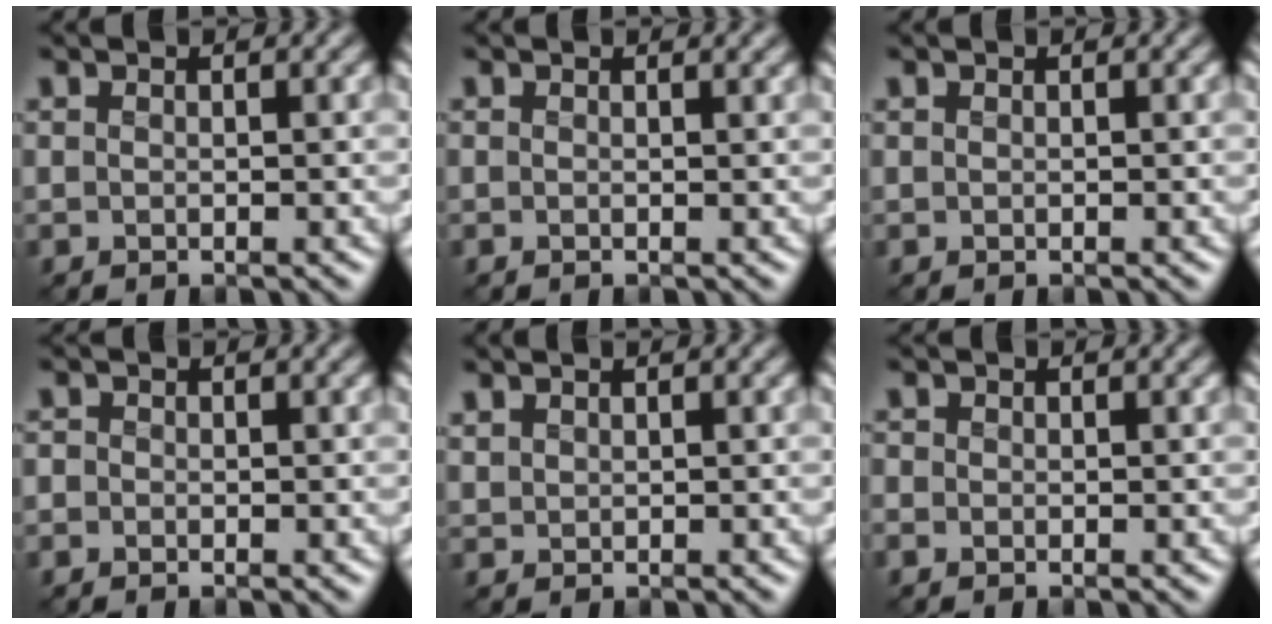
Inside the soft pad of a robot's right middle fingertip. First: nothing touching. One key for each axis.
{"total": 0.9, "fx": 0.9, "fy": 0.1, "fz": 0.1, "tx": -0.004, "ty": -0.006, "tz": 0.010}
{"total": 0.0}
{"total": 0.9, "fx": -0.5, "fy": 0.8, "fz": 0.1, "tx": 0.003, "ty": -0.005, "tz": -0.013}
{"total": 0.7, "fx": 0.6, "fy": 0.3, "fz": 0.1, "tx": -0.008, "ty": 0.000, "tz": 0.016}
{"total": 0.9, "fx": -0.5, "fy": 0.8, "fz": 0.2, "tx": -0.002, "ty": -0.007, "tz": -0.014}